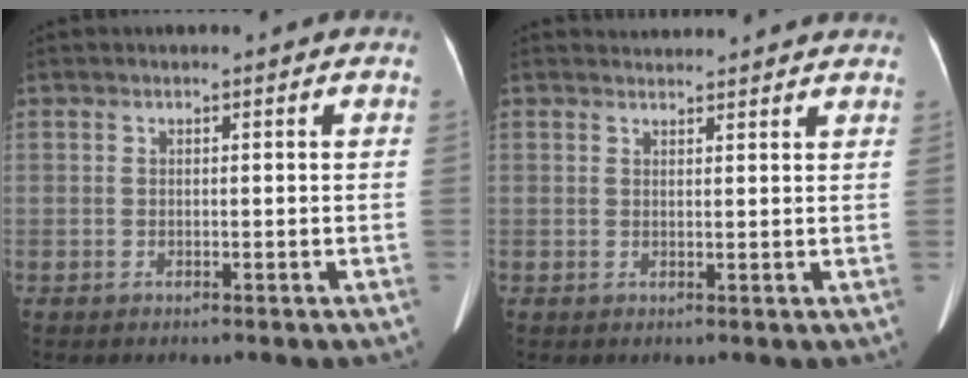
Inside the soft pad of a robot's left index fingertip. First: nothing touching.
{"total": 6.5, "force": [6.4, 0.6, 0.9], "torque": [-0.010, 0.024, 0.067]}